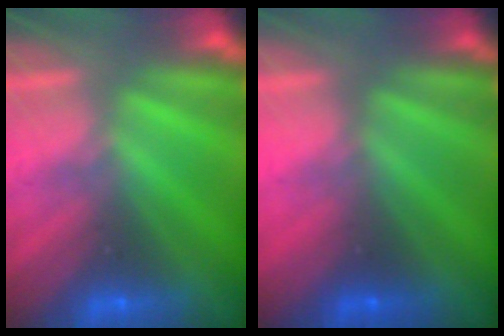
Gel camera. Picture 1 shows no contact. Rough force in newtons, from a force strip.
{"total": 2.9}